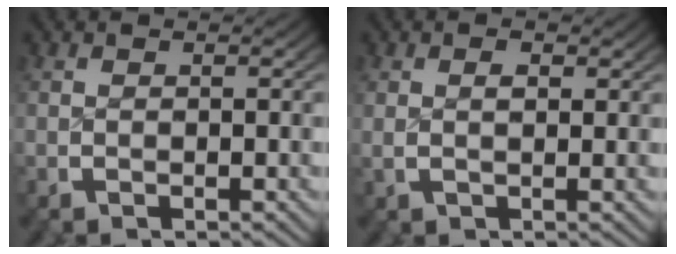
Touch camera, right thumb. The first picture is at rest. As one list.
[{"total": 1.0, "force": [0.6, 0.1, 0.8], "torque": [-0.011, 0.005, 0.008]}]